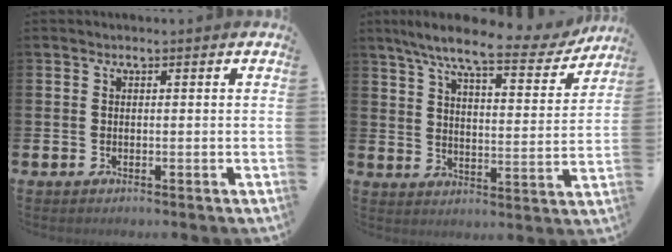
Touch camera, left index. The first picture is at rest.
{"total": 9.0, "force": [7.6, 1.2, 4.7], "torque": [-0.105, -0.043, 0.125]}